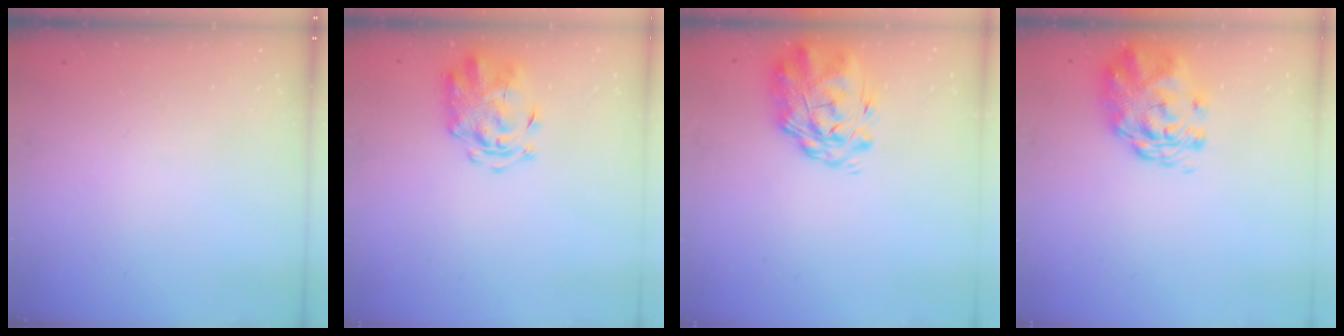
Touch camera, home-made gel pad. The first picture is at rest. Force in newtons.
{"total": 3.3, "press": 3.2, "slide": 0.8}
{"total": 3.2, "press": 2.7, "slide": 1.7}
{"total": 2.7, "press": 2.5, "slide": 1.0}